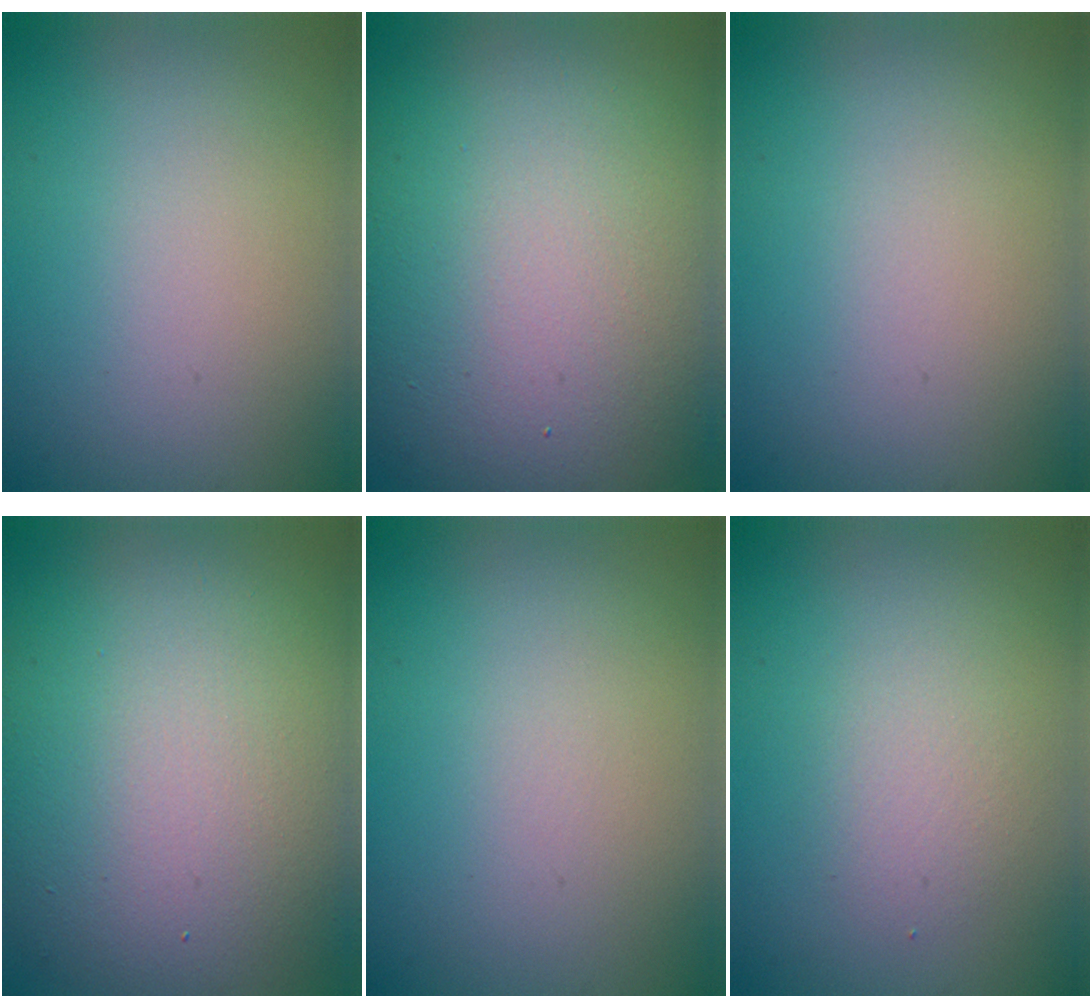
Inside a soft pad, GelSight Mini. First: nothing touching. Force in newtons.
{"total": 15.4, "press": 15.4, "slide": 0.9}
{"total": 0.0}
{"total": 13.3, "press": 13.3, "slide": 0.1}
{"total": 0.0}
{"total": 2.0, "press": 1.9, "slide": 0.2}